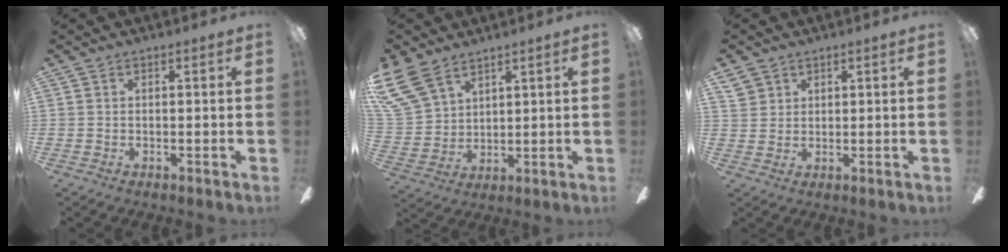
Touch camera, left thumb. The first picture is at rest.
{"total": 12.6, "force": [8.5, 7.5, 5.6], "torque": [-0.150, -0.029, 0.167]}
{"total": 3.7, "force": [2.4, 2.7, 0.7], "torque": [-0.016, 0.001, 0.045]}